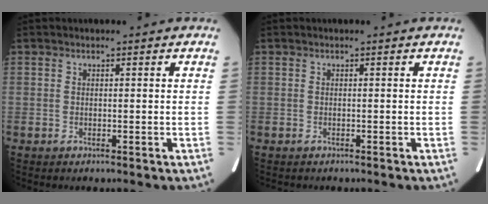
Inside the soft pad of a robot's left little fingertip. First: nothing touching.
{"total": 0.6, "force": [-0.5, 0.2, 0.2], "torque": [-0.011, 0.000, -0.006]}